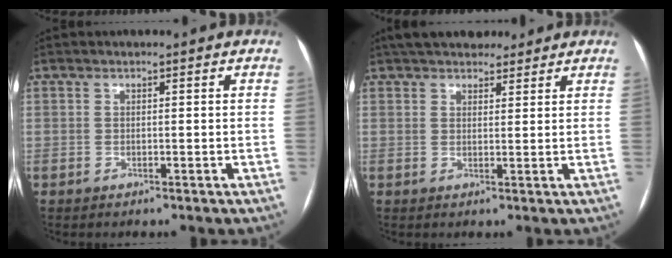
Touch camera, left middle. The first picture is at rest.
{"total": 9.6, "force": [8.2, 3.4, 3.8], "torque": [-0.040, 0.023, 0.121]}